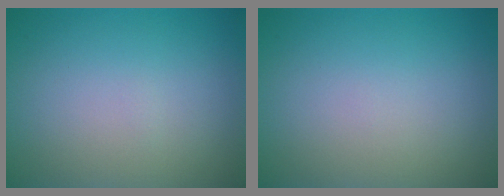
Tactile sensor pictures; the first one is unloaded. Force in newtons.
{"total": 0.0}